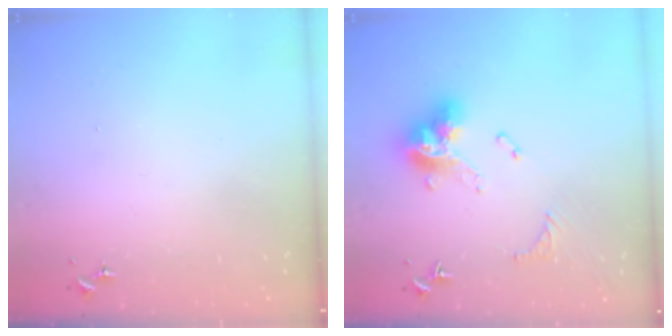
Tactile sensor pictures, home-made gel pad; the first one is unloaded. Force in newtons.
{"total": 14.2, "press": 14.1, "slide": 1.5}